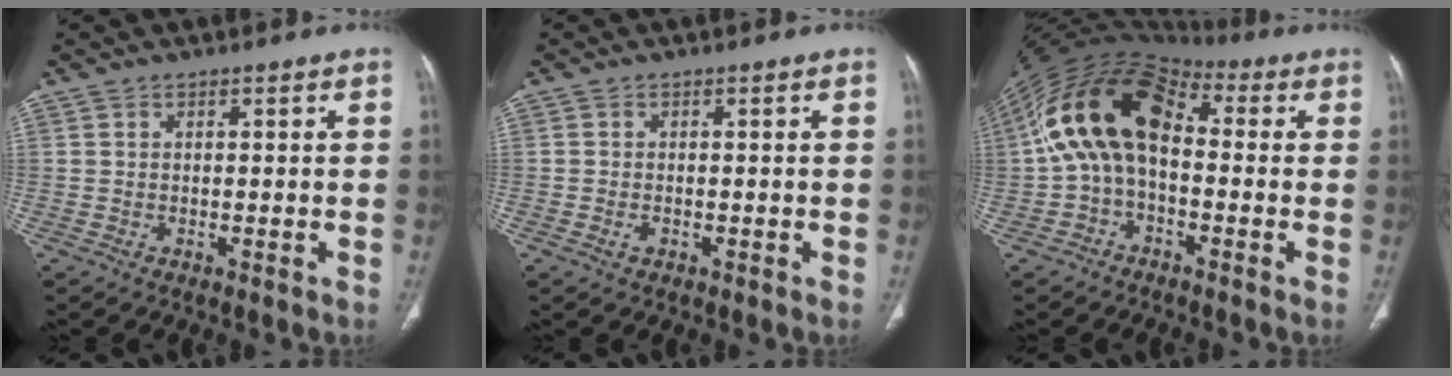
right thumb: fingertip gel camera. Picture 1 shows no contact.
{"total": 1.4, "force": [-0.6, 1.0, 0.8], "torque": [-0.018, 0.003, -0.008]}
{"total": 16.3, "force": [0.5, 10.1, 12.8], "torque": [-0.231, 0.049, -0.003]}